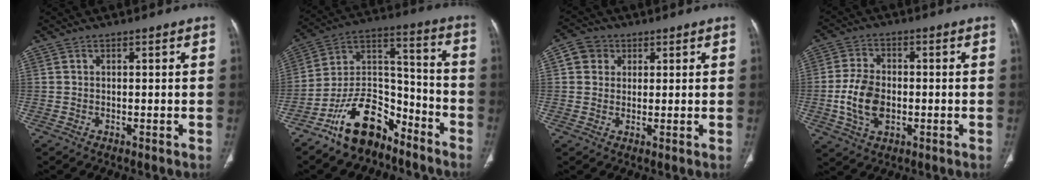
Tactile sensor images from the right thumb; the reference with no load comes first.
{"total": 15.4, "force": [-10.8, 8.1, 7.4], "torque": [-0.096, 0.104, -0.197]}
{"total": 4.8, "force": [1.5, 4.3, 1.5], "torque": [-0.008, 0.003, 0.024]}
{"total": 9.2, "force": [-1.5, 6.1, 6.7], "torque": [-0.124, 0.006, -0.026]}